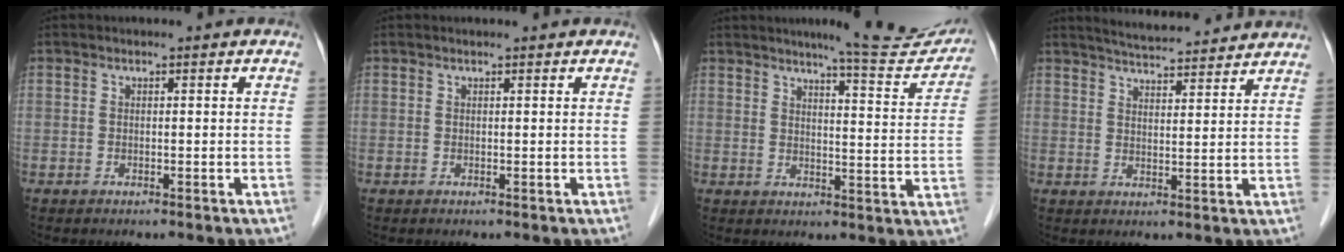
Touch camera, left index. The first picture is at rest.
{"total": 1.3, "force": [1.2, 0.0, 0.5], "torque": [-0.010, 0.011, 0.016]}
{"total": 12.2, "force": [11.2, 0.8, 4.7], "torque": [-0.049, -0.024, 0.129]}
{"total": 12.2, "force": [11.5, 1.1, 4.0], "torque": [-0.065, 0.019, 0.155]}